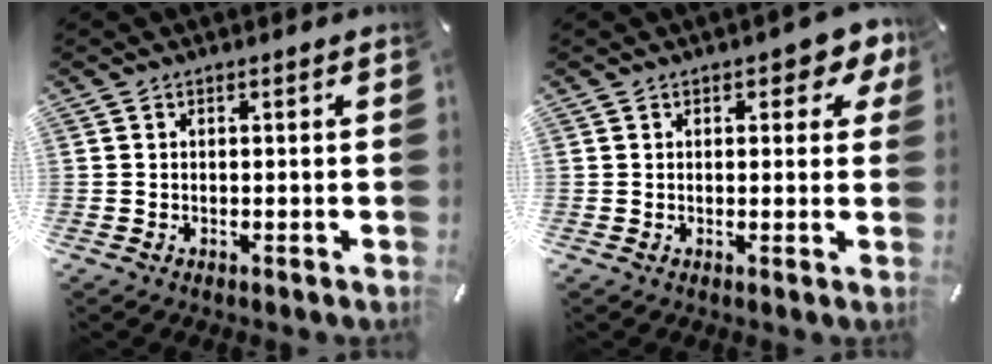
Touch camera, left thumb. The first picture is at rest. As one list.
[{"total": 4.3, "force": [2.1, 2.2, 3.0], "torque": [-0.040, 0.000, 0.031]}]